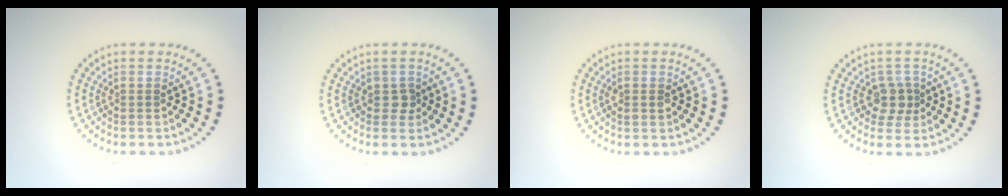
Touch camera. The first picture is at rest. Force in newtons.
{"total": 1.0, "press": 0.9, "slide": 0.5}
{"total": 1.1, "press": 1.1, "slide": 0.2}
{"total": 2.1, "press": 1.7, "slide": 1.2}